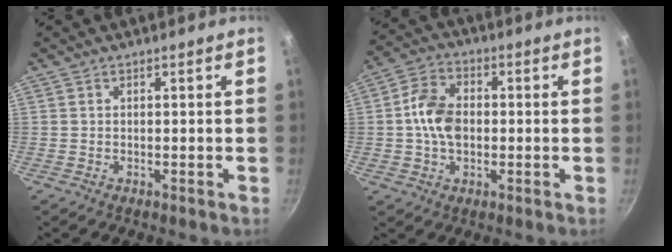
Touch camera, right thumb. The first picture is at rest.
{"total": 9.1, "force": [-0.2, 6.3, 6.6], "torque": [-0.108, 0.020, -0.014]}